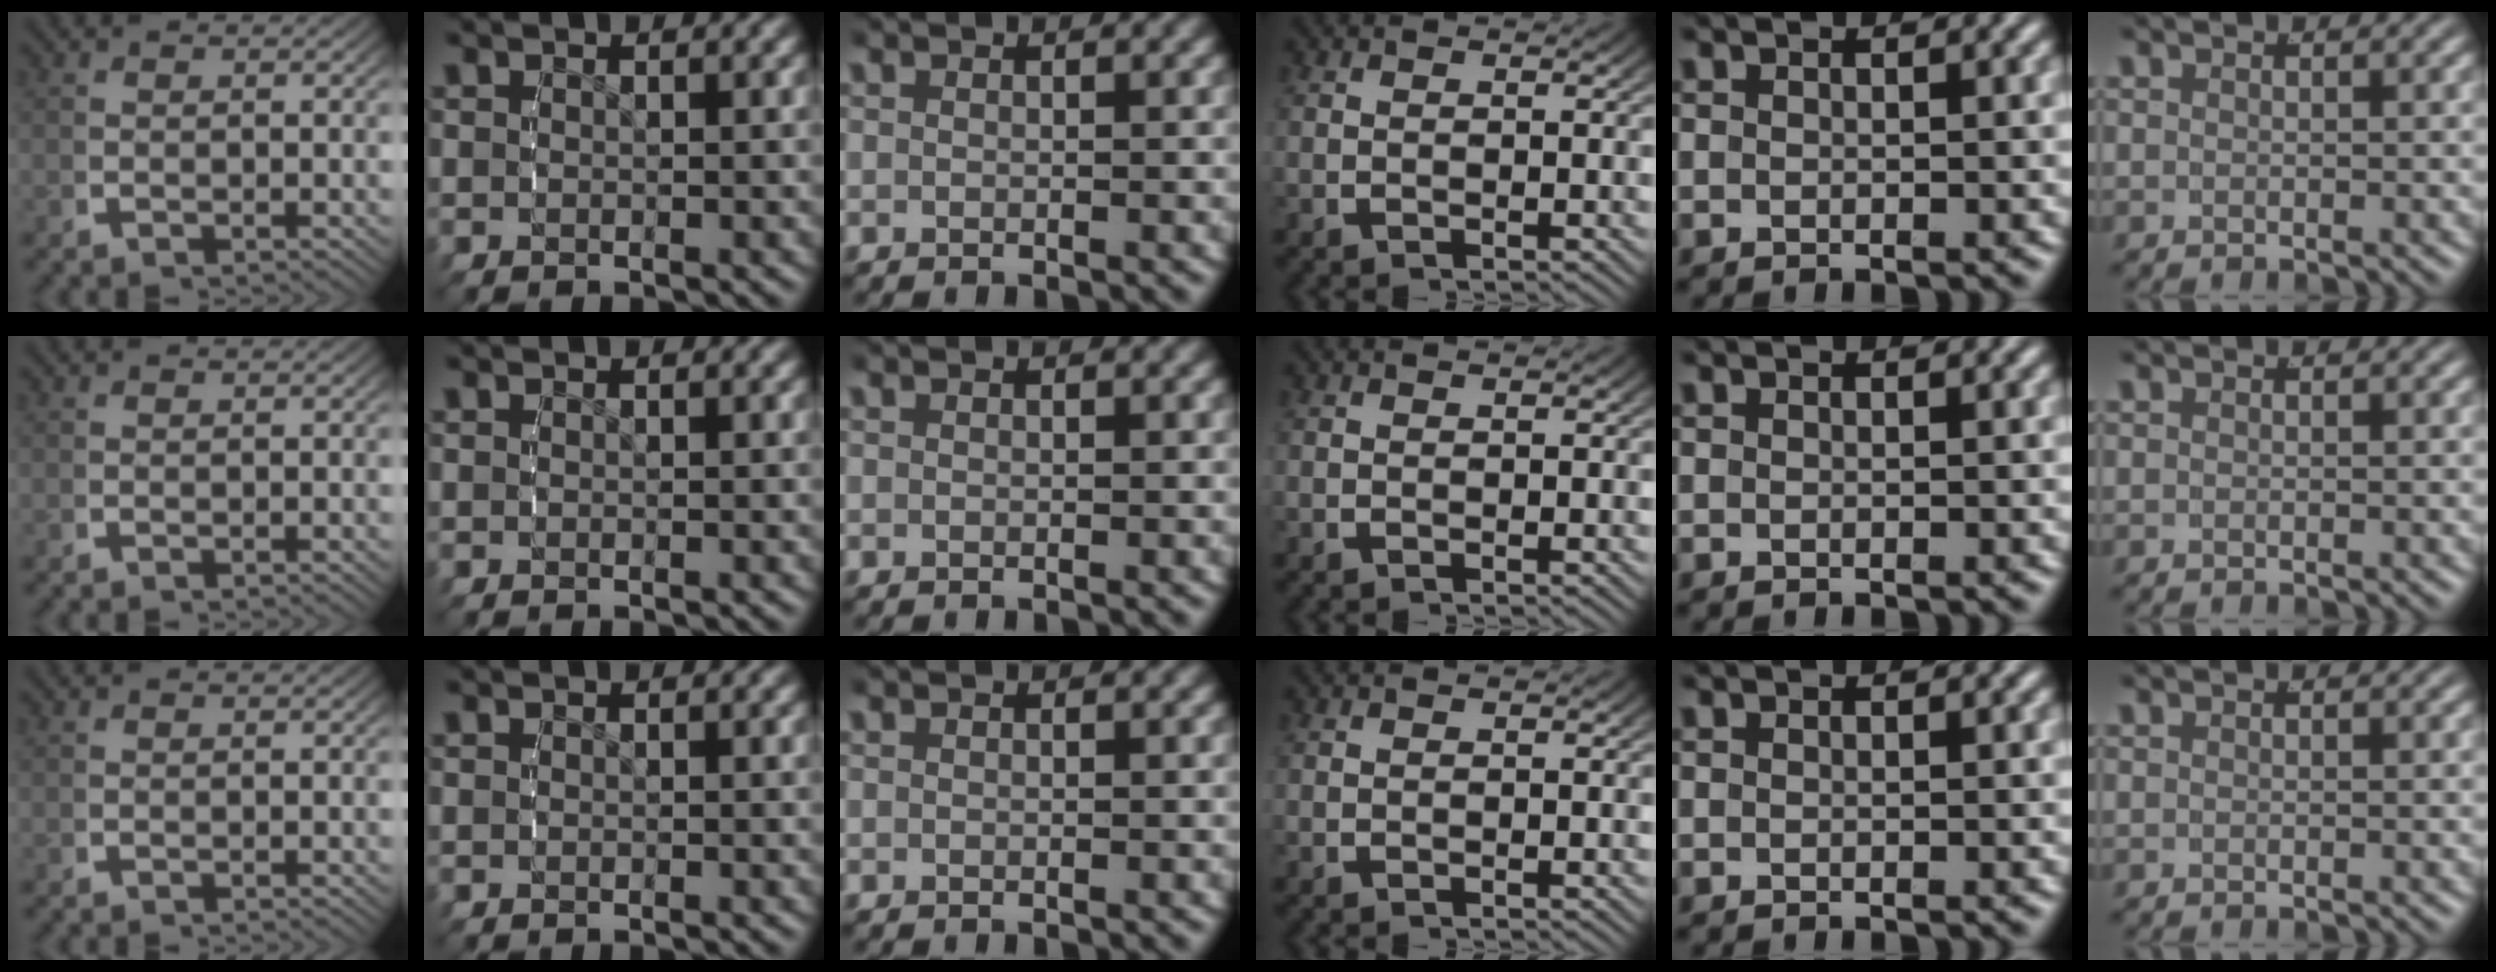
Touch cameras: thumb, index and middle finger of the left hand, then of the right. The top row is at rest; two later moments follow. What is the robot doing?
{"motion": "reach", "object": "sponge"}